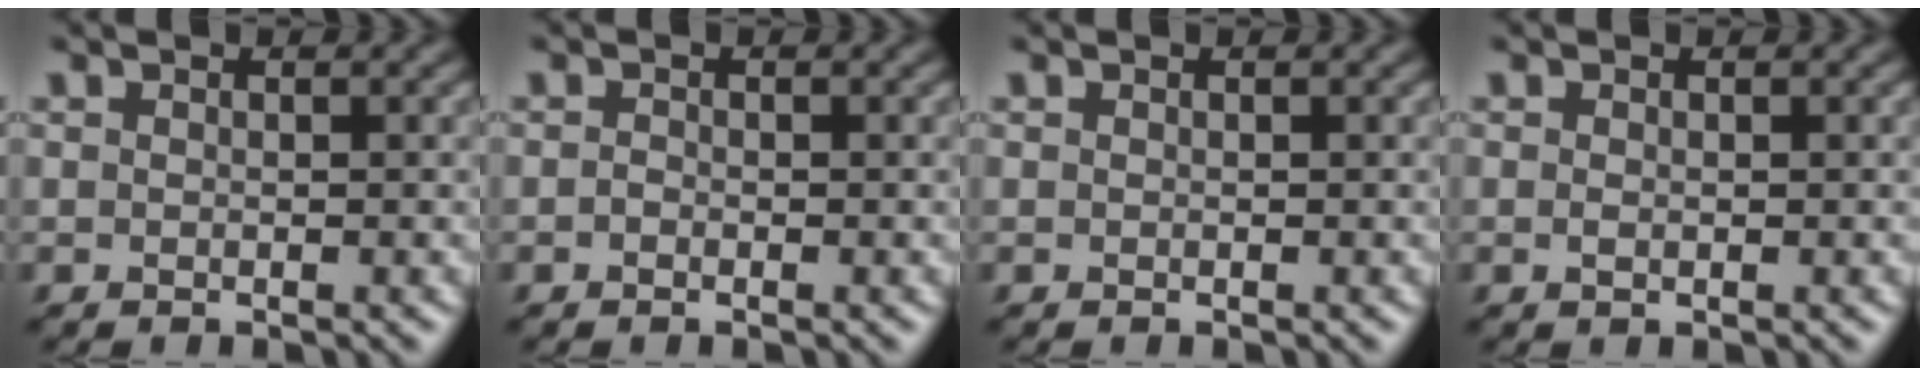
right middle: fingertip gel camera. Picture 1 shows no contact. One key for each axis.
{"total": 0.5, "fx": -0.2, "fy": 0.3, "fz": 0.4, "tx": -0.007, "ty": 0.000, "tz": -0.005}
{"total": 0.0}
{"total": 0.6, "fx": 0.0, "fy": 0.3, "fz": 0.5, "tx": -0.014, "ty": -0.001, "tz": 0.000}